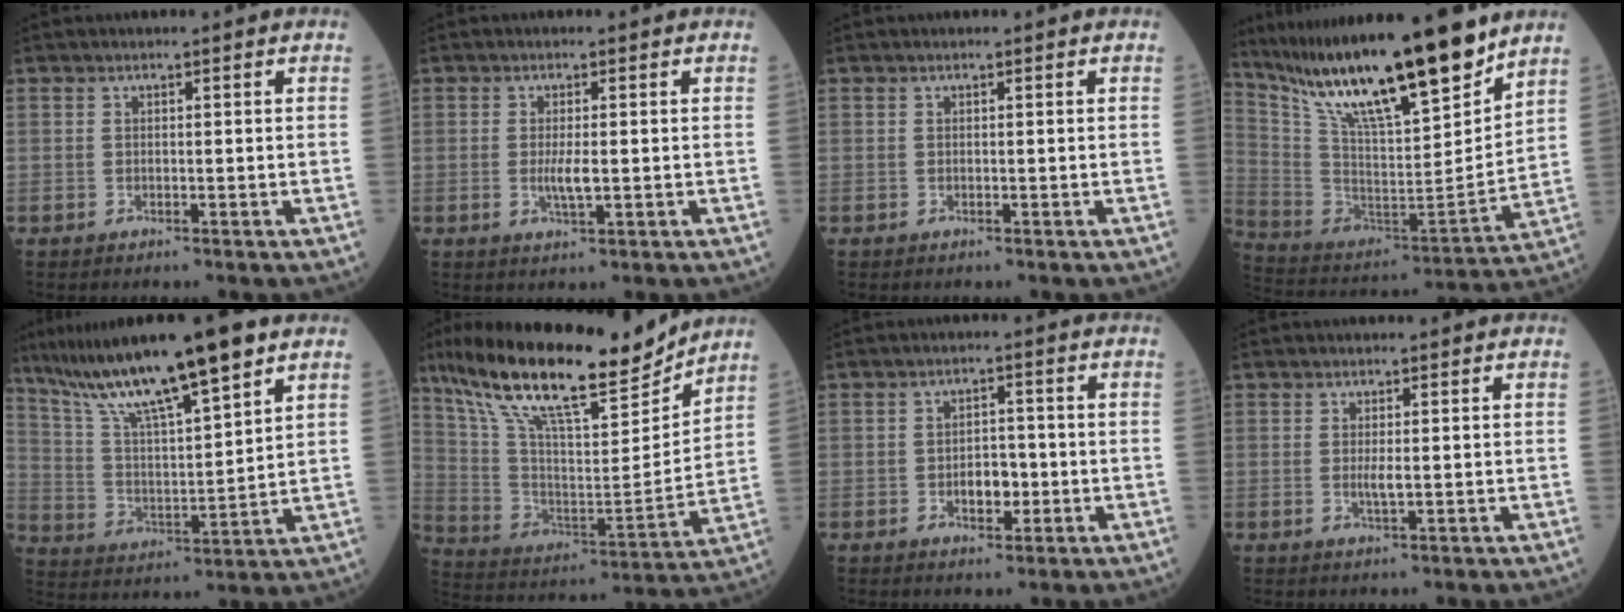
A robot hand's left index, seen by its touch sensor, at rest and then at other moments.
{"total": 2.7, "force": [-0.2, 0.5, 2.7], "torque": [-0.056, -0.005, -0.001]}
{"total": 0.0}
{"total": 23.5, "force": [18.2, 2.7, 14.6], "torque": [-0.261, -0.012, 0.322]}
{"total": 17.4, "force": [12.5, 1.3, 12.0], "torque": [-0.214, 0.012, 0.222]}
{"total": 21.7, "force": [17.4, 4.0, 12.4], "torque": [-0.230, 0.003, 0.304]}
{"total": 3.9, "force": [-1.1, 2.2, 3.1], "torque": [-0.048, 0.006, -0.015]}
{"total": 1.6, "force": [0.1, 0.3, 1.6], "torque": [-0.036, -0.004, 0.003]}